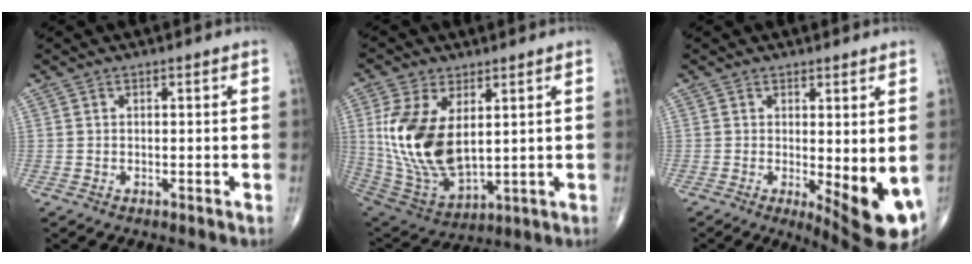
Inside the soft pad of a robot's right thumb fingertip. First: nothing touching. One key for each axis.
{"total": 17.1, "fx": 3.1, "fy": 9.4, "fz": 14.0, "tx": -0.280, "ty": -0.021, "tz": 0.079}
{"total": 10.1, "fx": -1.5, "fy": 3.0, "fz": 9.6, "tx": -0.123, "ty": -0.024, "tz": -0.012}